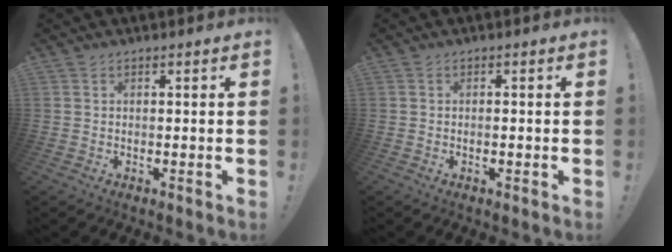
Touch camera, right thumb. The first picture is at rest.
{"total": 0.7, "force": [-0.5, 0.1, 0.5], "torque": [-0.017, 0.003, -0.006]}